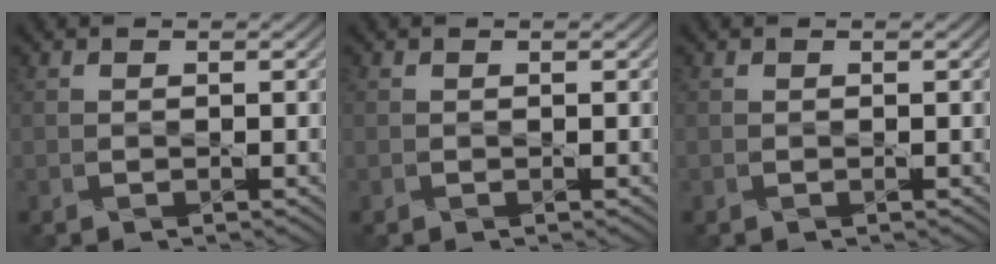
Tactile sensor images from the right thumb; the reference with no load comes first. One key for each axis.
{"total": 0.0}
{"total": 0.0}